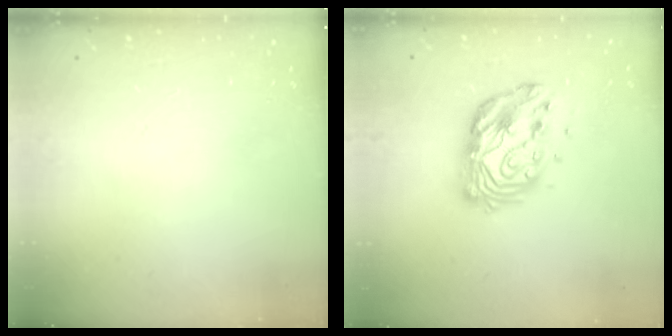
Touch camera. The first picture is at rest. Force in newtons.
{"total": 13.0, "press": 13.0, "slide": 0.9}